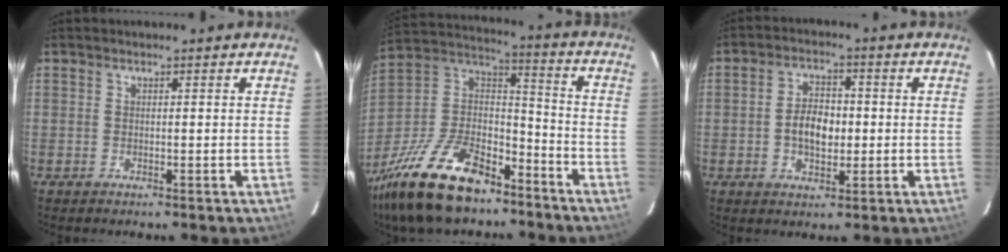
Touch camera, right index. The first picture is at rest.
{"total": 26.5, "force": [-18.1, 12.6, 14.6], "torque": [-0.316, 0.006, -0.299]}
{"total": 6.5, "force": [-0.7, 4.0, 5.1], "torque": [-0.095, 0.011, -0.009]}